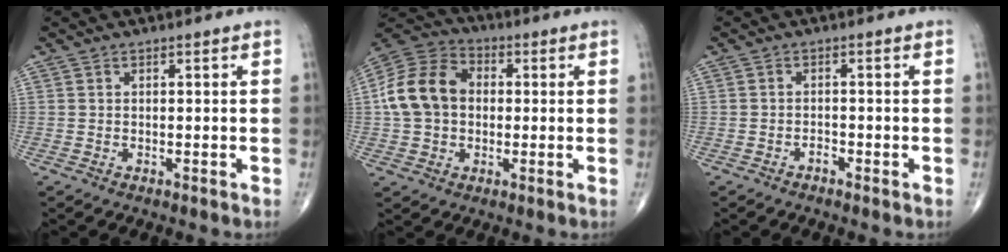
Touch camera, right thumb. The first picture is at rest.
{"total": 13.4, "force": [0.6, 10.3, 8.5], "torque": [-0.152, 0.033, 0.003]}
{"total": 1.1, "force": [-0.9, 0.5, 0.4], "torque": [-0.007, 0.005, -0.017]}